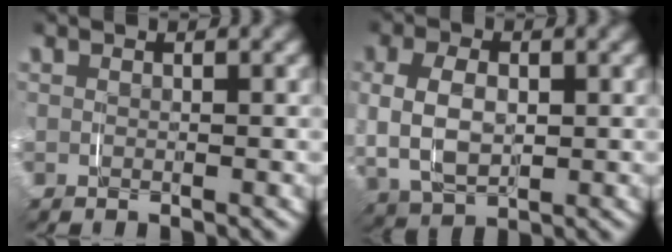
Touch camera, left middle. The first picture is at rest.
{"total": 7.0, "force": [0.5, 5.2, 4.7], "torque": [-0.111, -0.006, 0.016]}